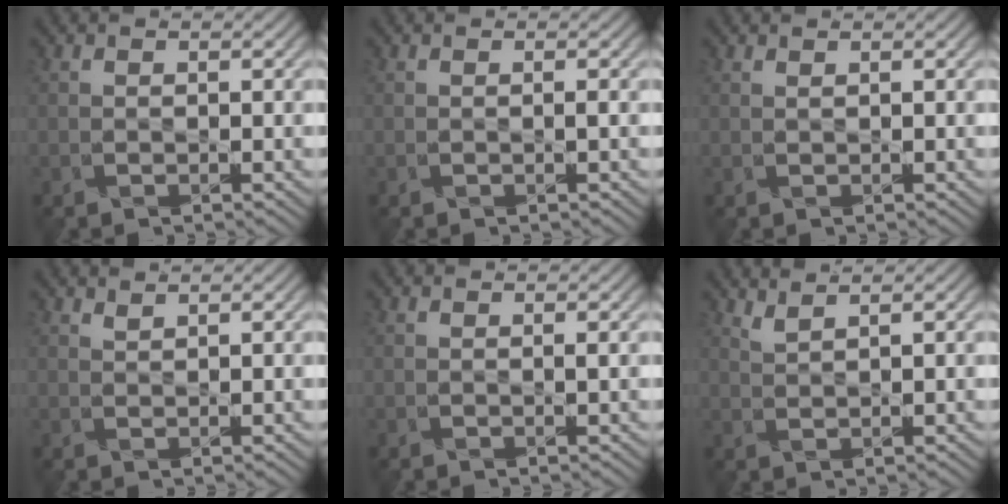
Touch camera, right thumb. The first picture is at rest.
{"total": 0.0}
{"total": 1.0, "force": [0.8, -0.2, -0.6], "torque": [0.016, 0.001, 0.016]}
{"total": 1.9, "force": [1.4, -0.3, -1.2], "torque": [0.025, -0.002, 0.029]}
{"total": 0.0}
{"total": 2.3, "force": [2.2, -0.2, -0.7], "torque": [0.018, 0.001, 0.044]}